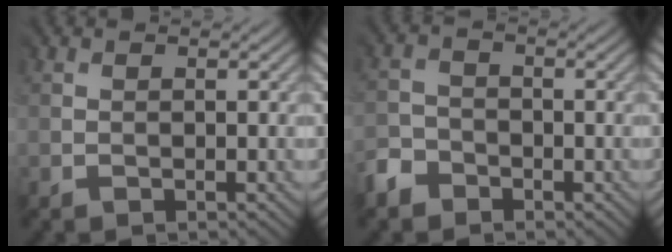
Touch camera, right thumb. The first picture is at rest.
{"total": 3.3, "force": [-2.7, 1.0, -1.6], "torque": [0.013, -0.005, -0.060]}